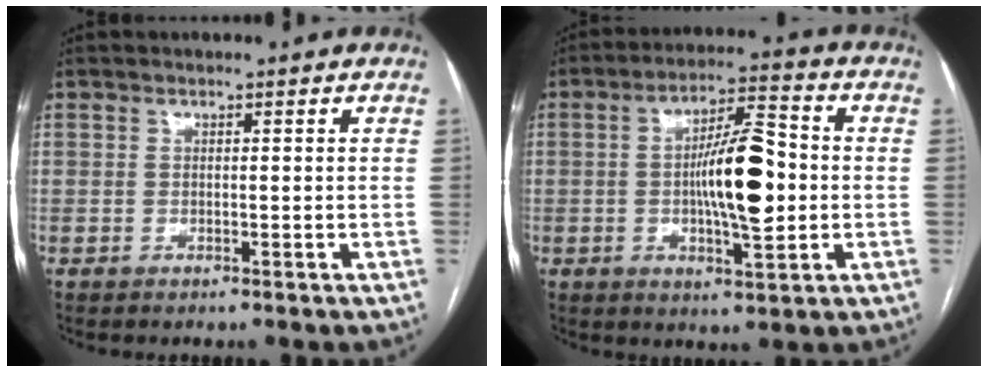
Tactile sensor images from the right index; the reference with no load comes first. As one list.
[{"total": 11.8, "force": [-0.6, 2.7, 11.5], "torque": [-0.196, 0.012, -0.009]}]